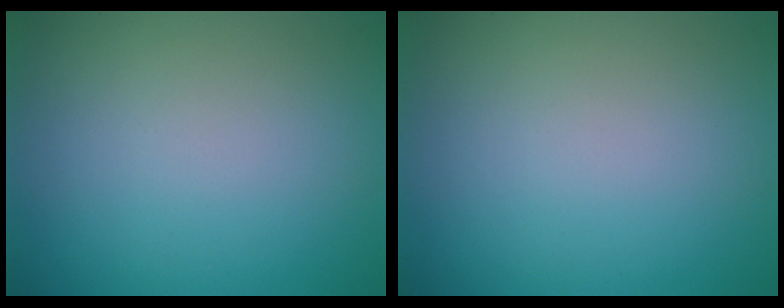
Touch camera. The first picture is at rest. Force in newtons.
{"total": 0.0}